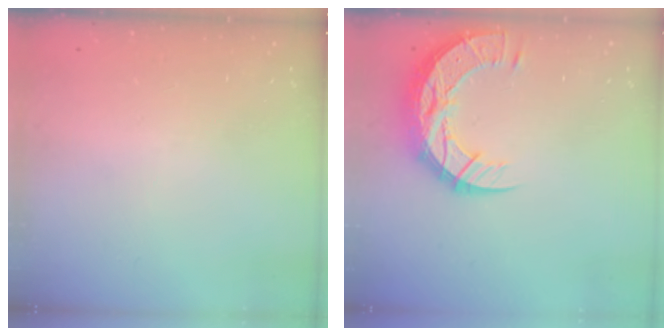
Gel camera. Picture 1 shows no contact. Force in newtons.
{"total": 15.0, "press": 14.9, "slide": 1.2}